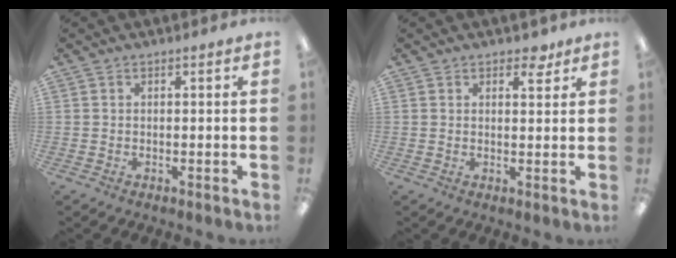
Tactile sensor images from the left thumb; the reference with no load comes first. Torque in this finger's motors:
{"motor_torque": [-0.14, -0.08, -0.27, 0.35, 0.00]}